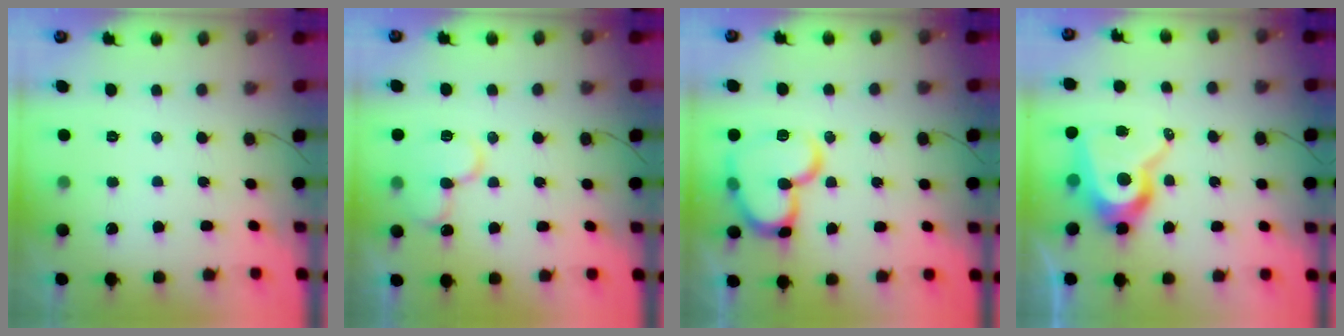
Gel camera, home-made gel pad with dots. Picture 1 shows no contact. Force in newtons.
{"total": 12.4, "press": 12.3, "slide": 1.5}
{"total": 17.4, "press": 17.3, "slide": 2.1}
{"total": 13.8, "press": 13.7, "slide": 1.1}